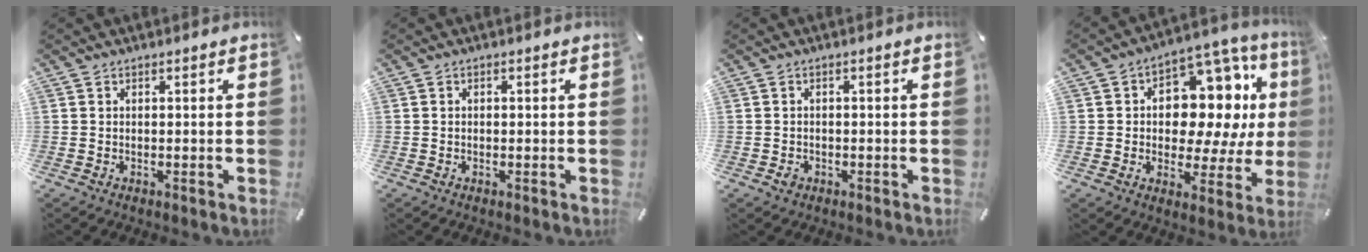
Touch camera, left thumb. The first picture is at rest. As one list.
[{"total": 0.6, "force": [-0.1, 0.4, 0.5], "torque": [-0.009, 0.001, -0.003]}, {"total": 1.8, "force": [-0.7, 1.4, 0.9], "torque": [-0.016, 0.004, -0.015]}, {"total": 15.9, "force": [4.2, 10.8, 10.9], "torque": [-0.146, -0.041, 0.076]}]